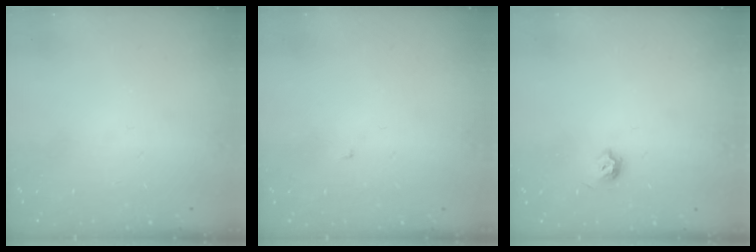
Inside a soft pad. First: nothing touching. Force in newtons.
{"total": 1.8, "press": 1.8, "slide": 0.2}
{"total": 4.7, "press": 4.6, "slide": 1.2}